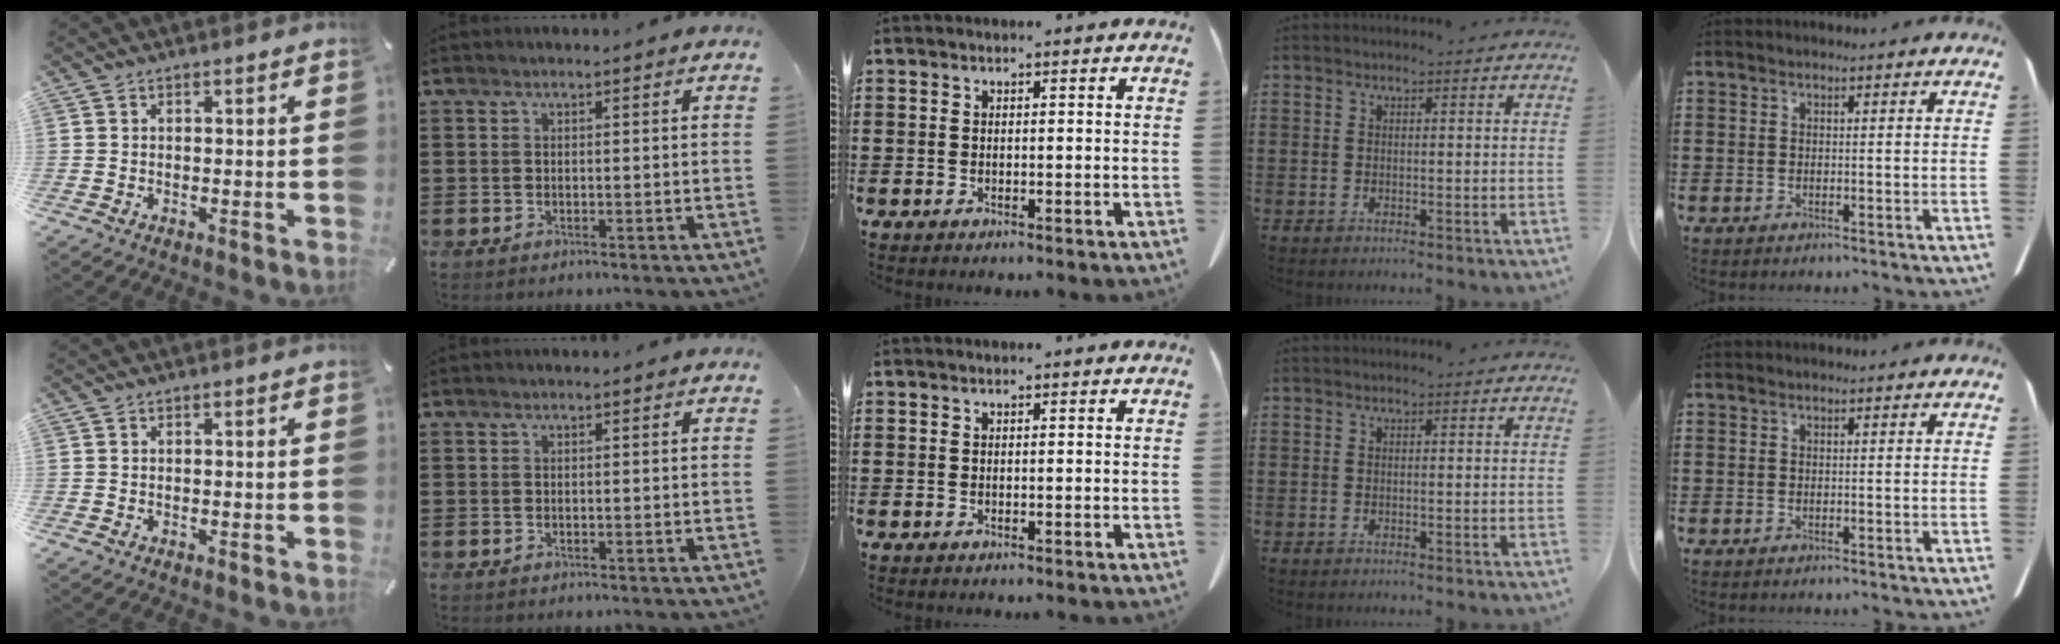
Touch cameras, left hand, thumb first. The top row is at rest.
{}